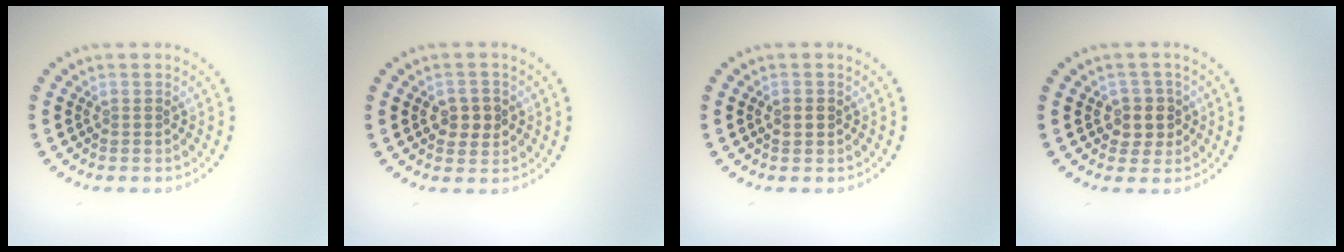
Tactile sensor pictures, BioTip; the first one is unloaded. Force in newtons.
{"total": 2.4, "press": 2.4, "slide": 0.3}
{"total": 1.4, "press": 1.4, "slide": 0.1}
{"total": 2.3, "press": 2.1, "slide": 0.9}